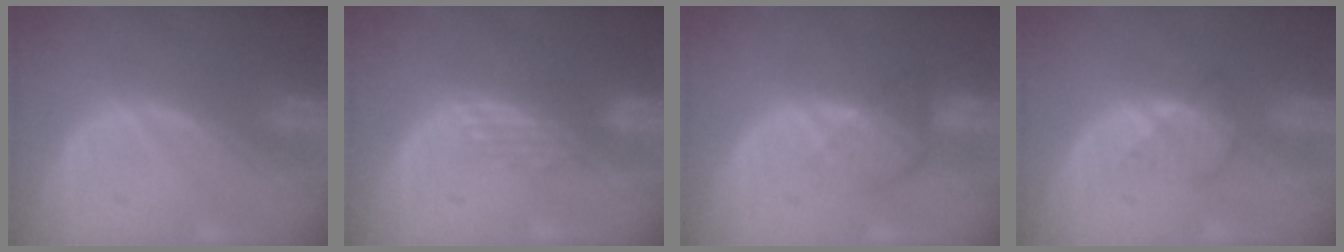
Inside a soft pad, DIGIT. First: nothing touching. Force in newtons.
{"total": 2.9, "press": 2.4, "slide": 1.6}
{"total": 4.3, "press": 3.7, "slide": 2.1}
{"total": 3.0, "press": 2.8, "slide": 1.1}